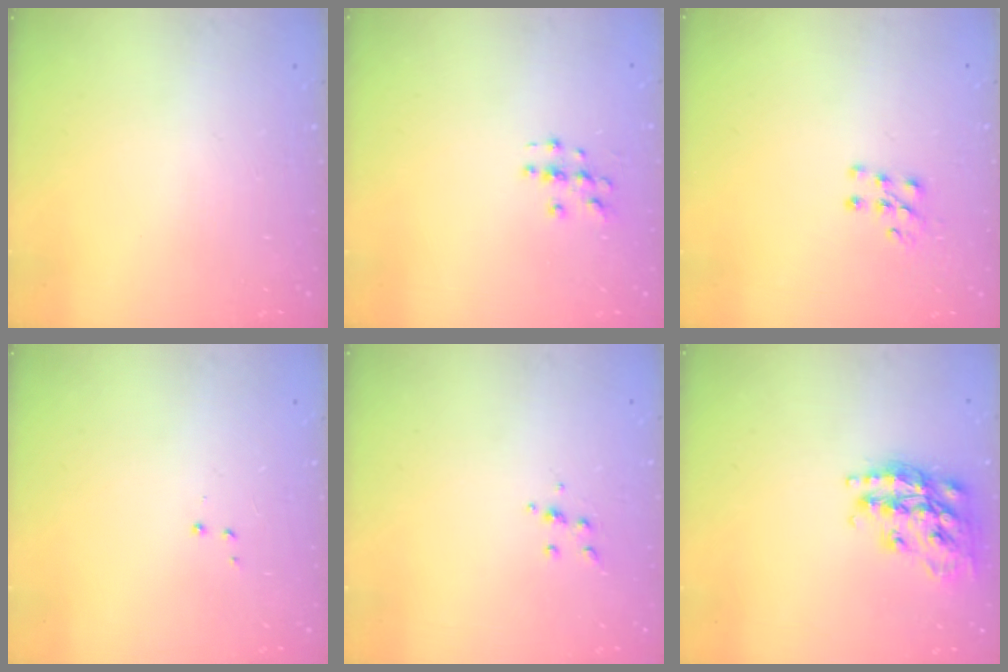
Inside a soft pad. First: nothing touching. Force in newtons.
{"total": 3.0, "press": 3.0, "slide": 0.1}
{"total": 6.0, "press": 6.0, "slide": 0.5}
{"total": 2.8, "press": 2.7, "slide": 0.5}
{"total": 4.0, "press": 3.9, "slide": 0.9}
{"total": 18.2, "press": 18.1, "slide": 1.1}